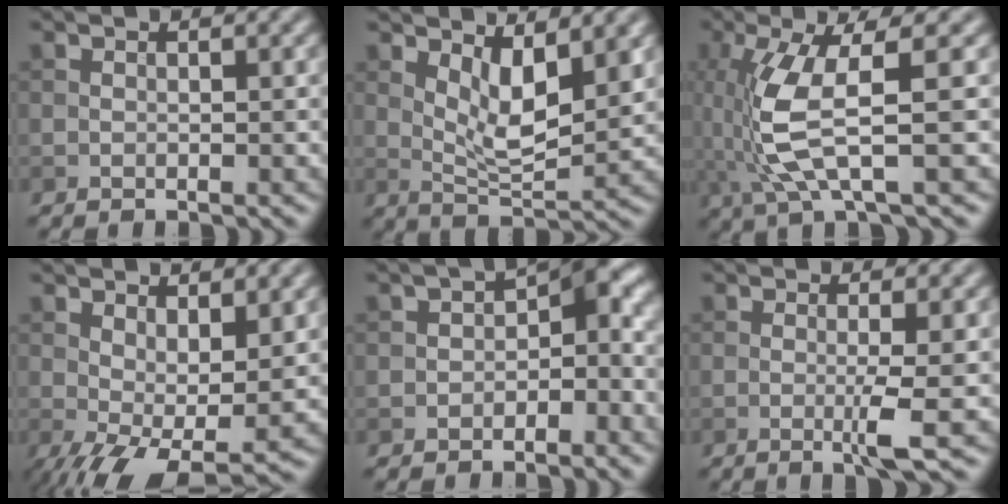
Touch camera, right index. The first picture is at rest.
{"total": 4.6, "force": [1.8, 1.7, 3.9], "torque": [-0.073, -0.011, 0.036]}
{"total": 6.6, "force": [-0.1, 1.5, 6.4], "torque": [-0.156, -0.005, 0.007]}
{"total": 7.6, "force": [-1.0, 3.1, 6.9], "torque": [-0.127, -0.014, -0.007]}
{"total": 4.7, "force": [-1.1, 2.8, 3.6], "torque": [-0.025, 0.014, -0.030]}
{"total": 2.8, "force": [-0.4, 0.2, 2.8], "torque": [-0.051, -0.009, -0.012]}